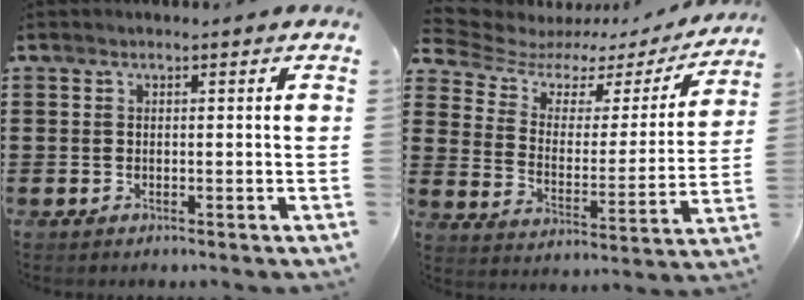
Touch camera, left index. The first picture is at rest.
{"total": 5.6, "force": [4.3, 3.0, 2.0], "torque": [-0.068, -0.022, 0.071]}